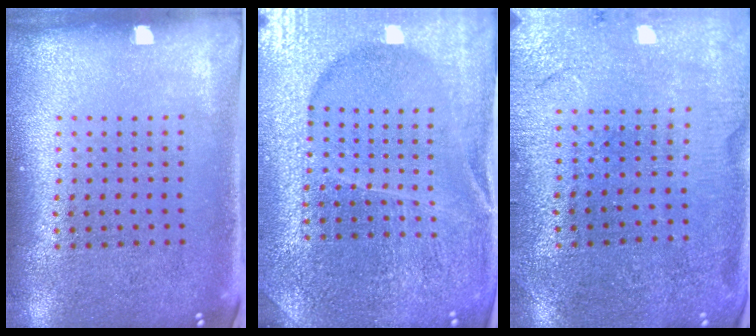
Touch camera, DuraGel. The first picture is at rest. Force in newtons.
{"total": 4.9, "press": 4.5, "slide": 1.8}
{"total": 0.5, "press": 0.5, "slide": 0.2}